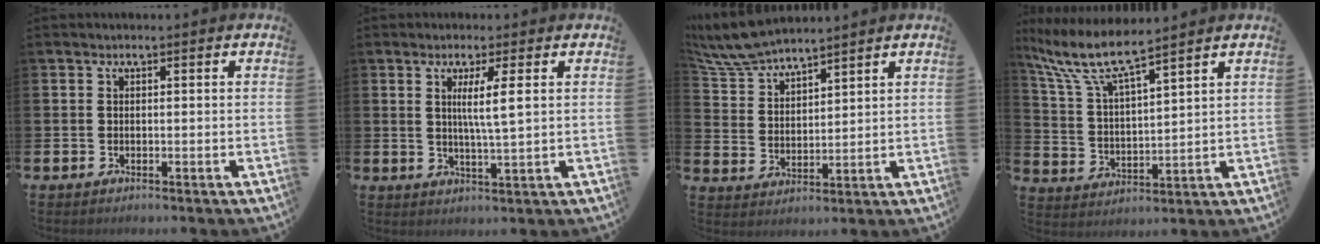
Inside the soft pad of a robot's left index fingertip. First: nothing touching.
{"total": 3.8, "force": [1.7, -0.4, 3.4], "torque": [-0.067, -0.010, 0.025]}
{"total": 7.4, "force": [7.1, 1.1, 1.8], "torque": [-0.068, -0.027, 0.133]}
{"total": 7.7, "force": [6.8, 1.0, 3.4], "torque": [-0.101, -0.034, 0.116]}